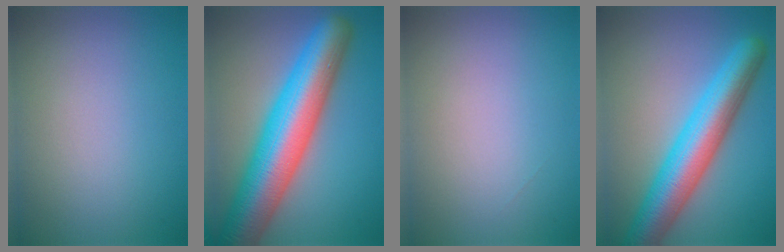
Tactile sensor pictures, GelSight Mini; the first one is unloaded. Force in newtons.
{"total": 12.1, "press": 12.1, "slide": 0.4}
{"total": 0.0}
{"total": 8.3, "press": 8.3, "slide": 0.2}